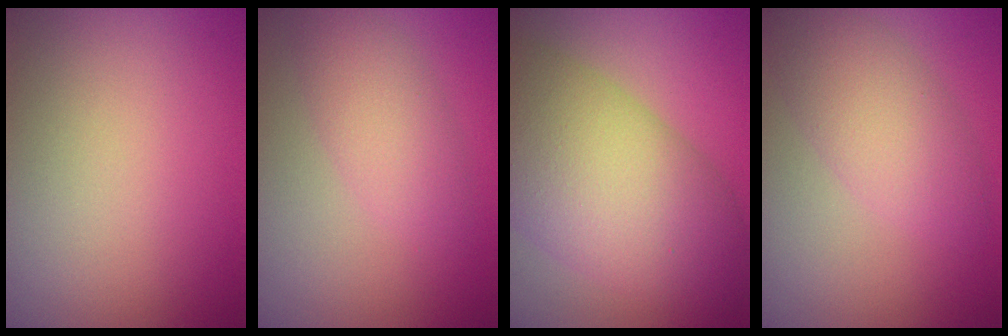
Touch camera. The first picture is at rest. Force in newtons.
{"total": 3.2, "press": 3.2, "slide": 0.1}
{"total": 11.3, "press": 11.3, "slide": 0.4}
{"total": 4.2, "press": 4.2, "slide": 0.0}